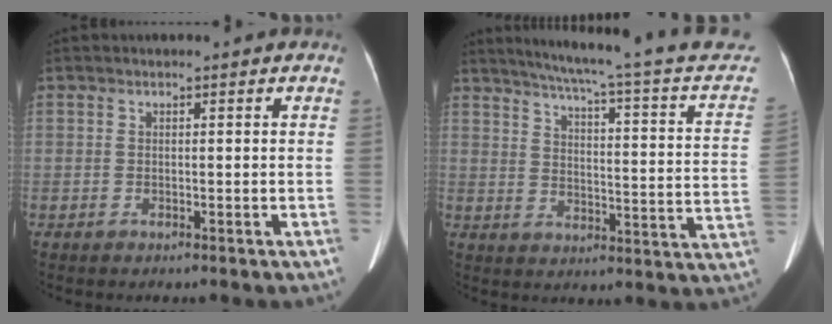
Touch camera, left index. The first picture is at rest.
{"total": 23.6, "force": [20.4, 0.3, 11.8], "torque": [-0.169, -0.054, 0.239]}